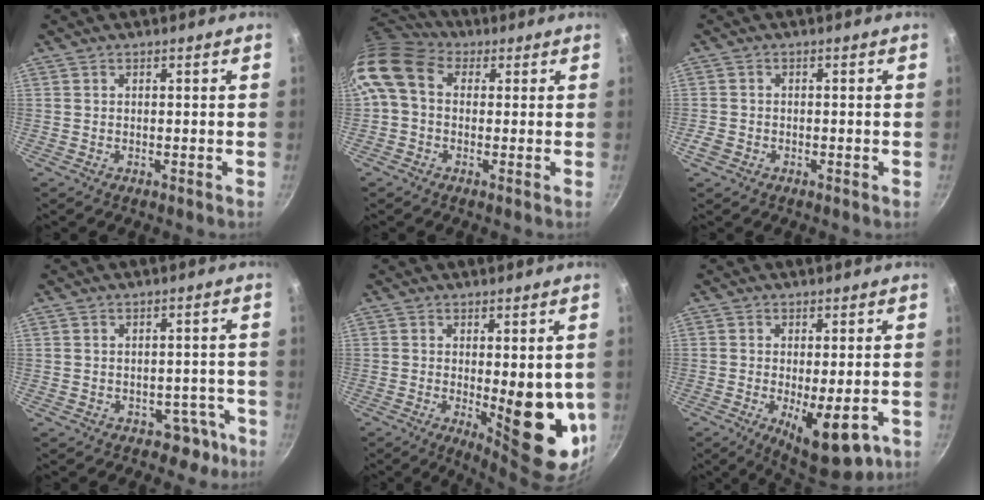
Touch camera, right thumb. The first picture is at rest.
{"total": 11.3, "force": [2.0, 8.5, 7.2], "torque": [-0.138, 0.023, 0.016]}
{"total": 2.2, "force": [-1.1, 1.6, 1.0], "torque": [-0.024, 0.003, -0.021]}
{"total": 4.6, "force": [-2.5, 3.6, 1.4], "torque": [0.025, 0.043, -0.010]}
{"total": 14.3, "force": [-1.2, 5.2, 13.3], "torque": [-0.152, -0.028, -0.002]}
{"total": 11.8, "force": [-4.0, 4.4, 10.2], "torque": [-0.132, -0.009, -0.043]}